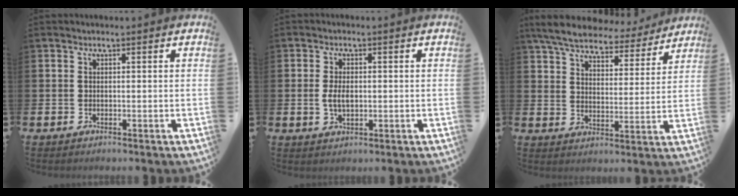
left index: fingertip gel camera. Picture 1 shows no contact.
{"total": 3.2, "force": [0.0, 1.8, 2.6], "torque": [-0.038, 0.002, -0.005]}
{"total": 7.5, "force": [6.8, 2.0, 2.3], "torque": [-0.067, -0.039, 0.118]}